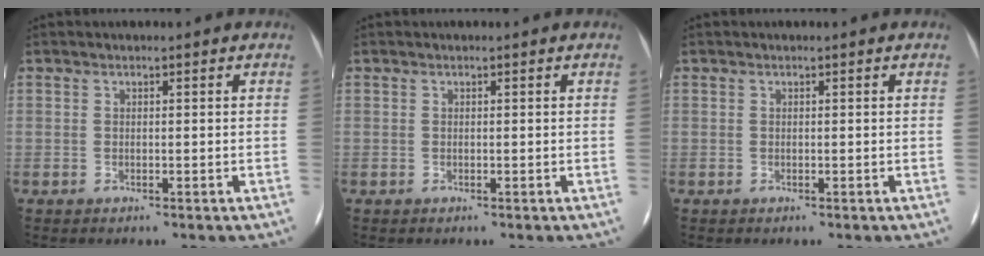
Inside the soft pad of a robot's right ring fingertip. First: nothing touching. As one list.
[{"total": 0.0}, {"total": 0.0}]